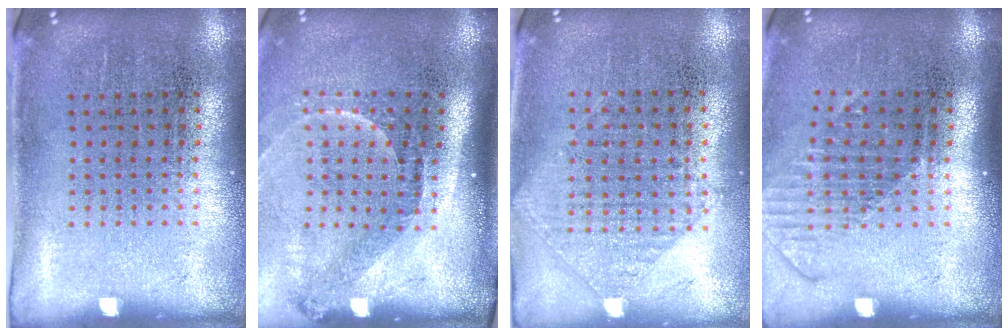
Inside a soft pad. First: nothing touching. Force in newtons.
{"total": 2.2, "press": 1.5, "slide": 1.6}
{"total": 0.9, "press": 0.9, "slide": 0.3}
{"total": 1.6, "press": 1.2, "slide": 1.0}